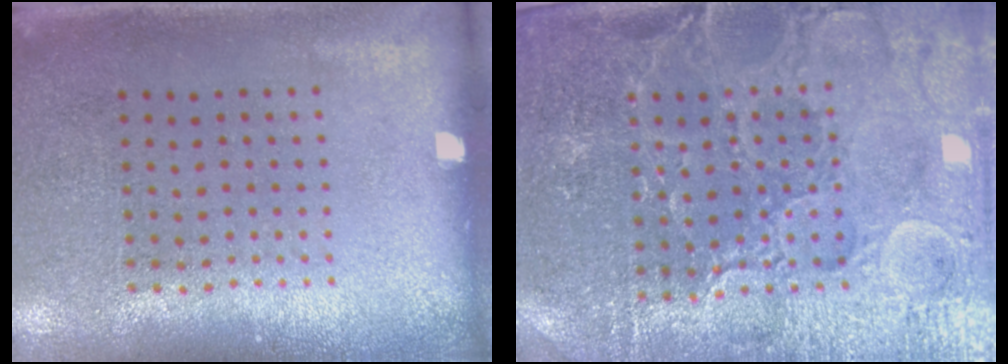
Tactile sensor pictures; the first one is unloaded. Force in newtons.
{"total": 4.2, "press": 4.1, "slide": 1.2}